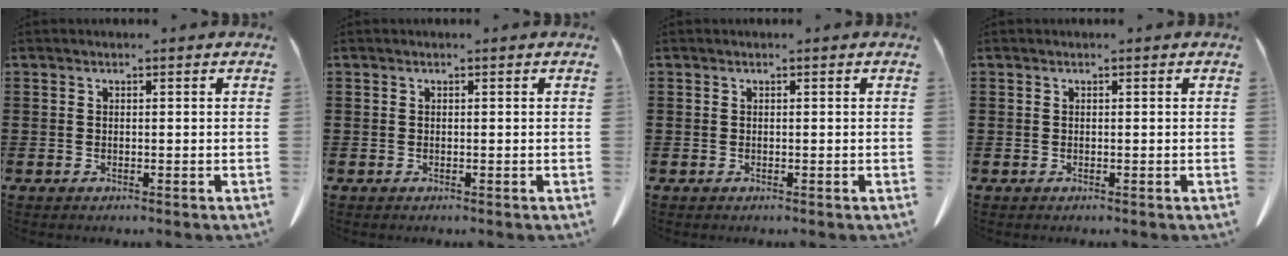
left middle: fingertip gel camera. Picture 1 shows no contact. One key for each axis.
{"total": 0.0}
{"total": 0.0}
{"total": 0.0}